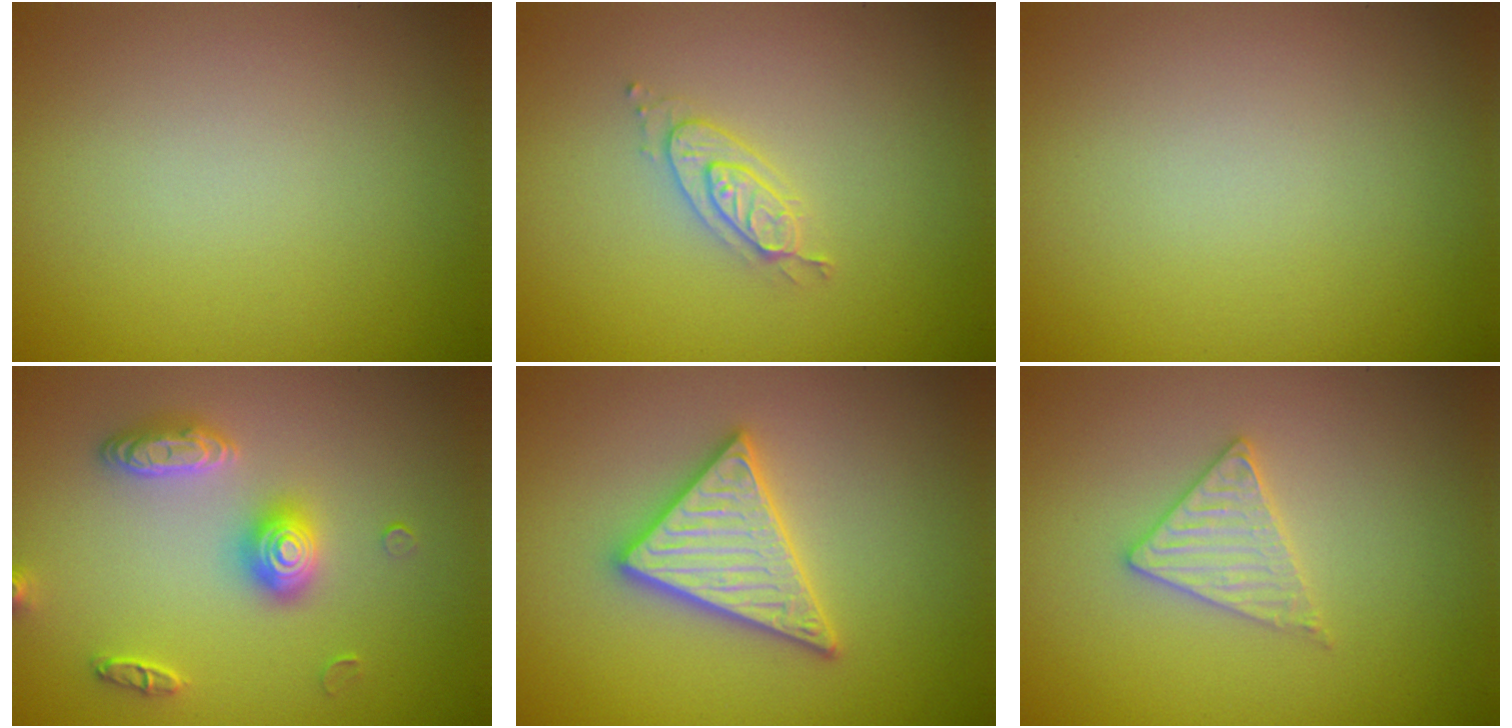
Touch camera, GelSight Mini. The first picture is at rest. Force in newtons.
{"total": 2.2, "press": 2.2, "slide": 0.3}
{"total": 0.0}
{"total": 3.1, "press": 3.1, "slide": 0.3}
{"total": 4.7, "press": 4.7, "slide": 0.6}
{"total": 2.4, "press": 2.4, "slide": 0.3}